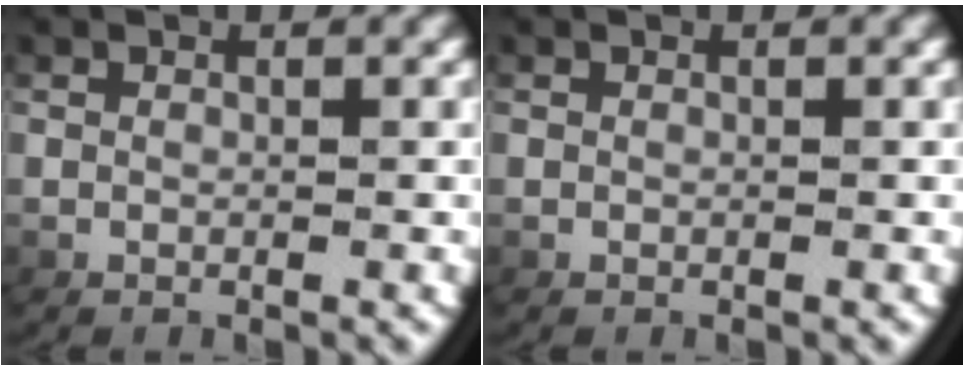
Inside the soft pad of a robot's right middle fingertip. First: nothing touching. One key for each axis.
{"total": 0.0}